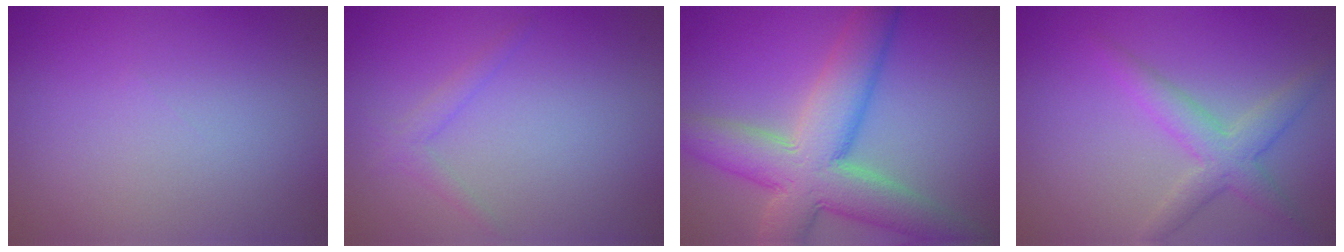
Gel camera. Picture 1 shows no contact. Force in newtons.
{"total": 1.3, "press": 1.3, "slide": 0.1}
{"total": 9.7, "press": 9.6, "slide": 0.7}
{"total": 3.3, "press": 3.3, "slide": 0.1}